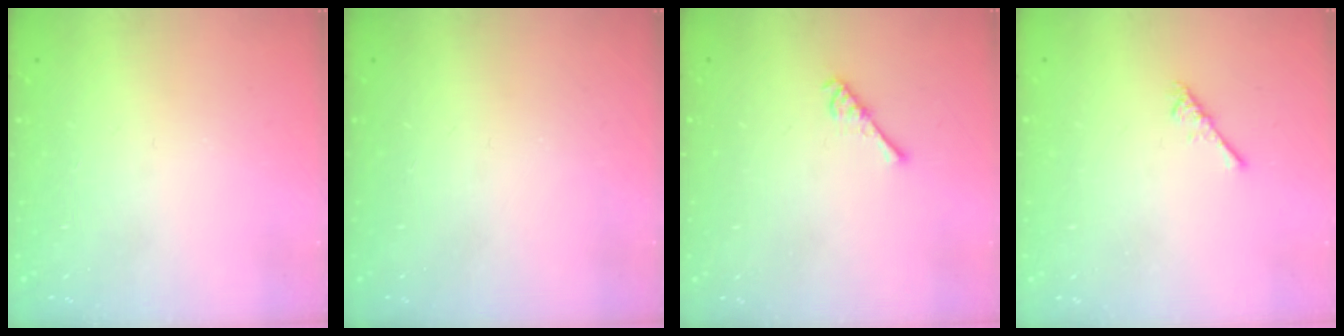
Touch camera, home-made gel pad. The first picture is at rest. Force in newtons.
{"total": 0.0}
{"total": 3.8, "press": 3.7, "slide": 0.6}
{"total": 2.2, "press": 2.1, "slide": 0.5}